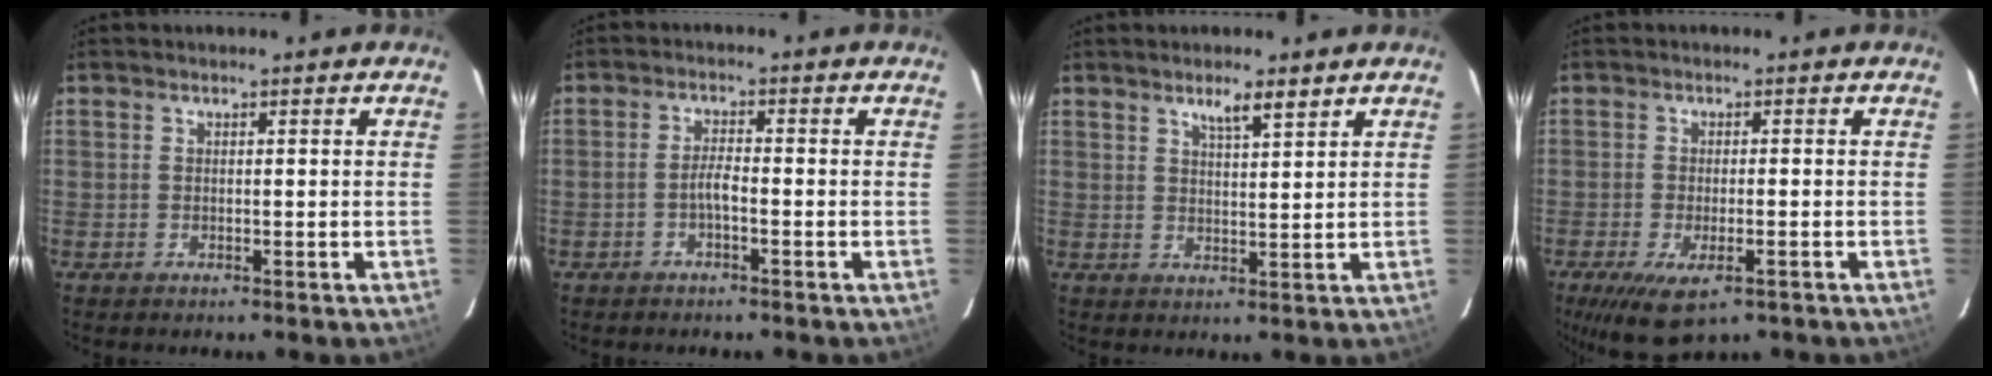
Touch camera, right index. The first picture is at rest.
{"total": 2.3, "force": [-1.3, 0.3, 1.9], "torque": [-0.040, 0.007, -0.026]}
{"total": 3.9, "force": [2.9, 0.6, 2.6], "torque": [-0.041, 0.001, 0.050]}
{"total": 8.8, "force": [-5.1, 3.3, 6.4], "torque": [-0.131, -0.030, -0.080]}